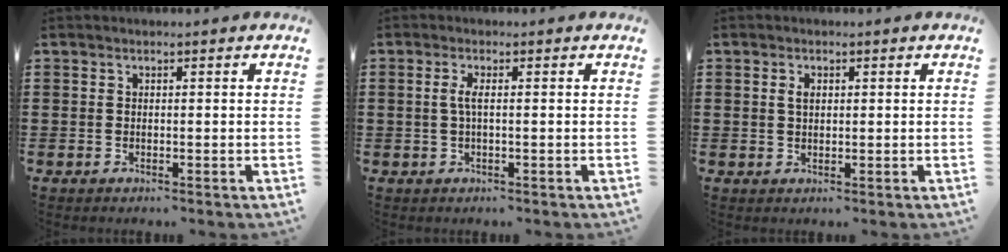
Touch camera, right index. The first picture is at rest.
{"total": 2.2, "force": [-0.1, 0.3, 2.2], "torque": [-0.049, -0.004, -0.005]}
{"total": 1.6, "force": [0.4, 0.9, 1.2], "torque": [-0.028, 0.007, 0.006]}